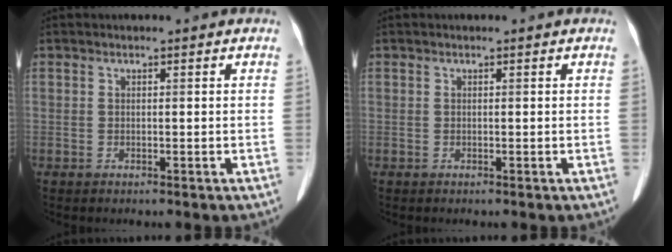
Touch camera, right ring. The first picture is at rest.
{"total": 0.0}